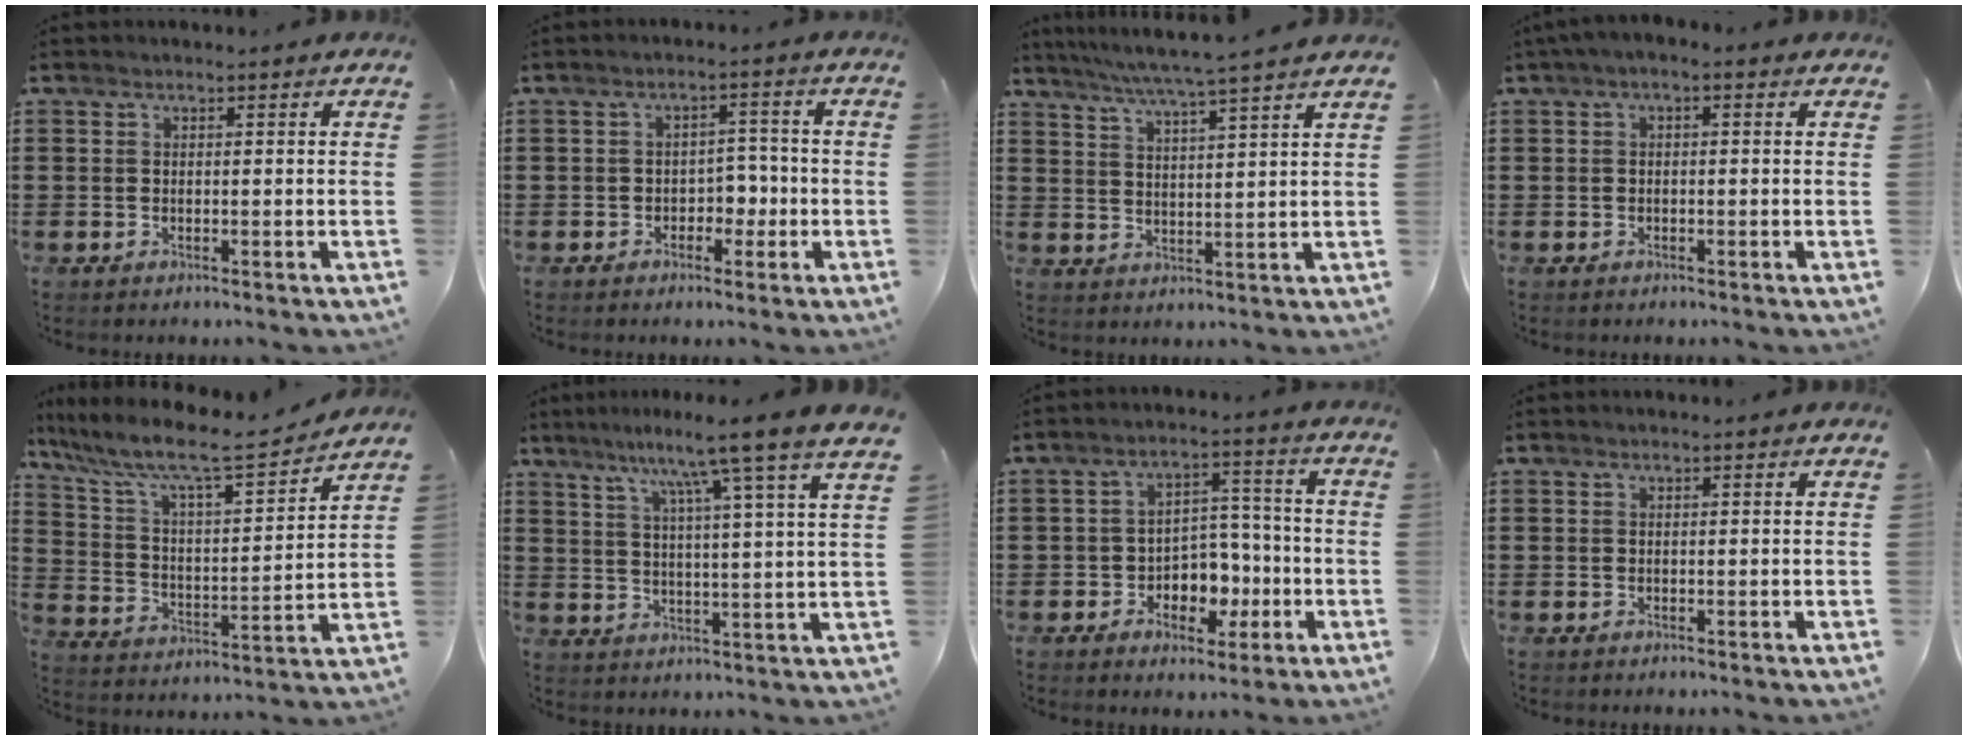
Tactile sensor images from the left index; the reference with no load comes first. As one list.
[{"total": 3.5, "force": [-1.4, 2.6, 2.0], "torque": [-0.036, 0.003, -0.034]}, {"total": 5.3, "force": [4.7, -1.2, 2.3], "torque": [-0.058, -0.026, 0.079]}, {"total": 1.4, "force": [-0.8, 0.5, 1.0], "torque": [-0.025, -0.001, -0.018]}, {"total": 8.1, "force": [6.7, 1.0, 4.4], "torque": [-0.117, -0.046, 0.106]}, {"total": 8.6, "force": [6.5, -1.7, 5.3], "torque": [-0.112, -0.037, 0.096]}, {"total": 5.6, "force": [-2.0, 4.4, 2.7], "torque": [-0.048, 0.012, -0.038]}, {"total": 0.0}]